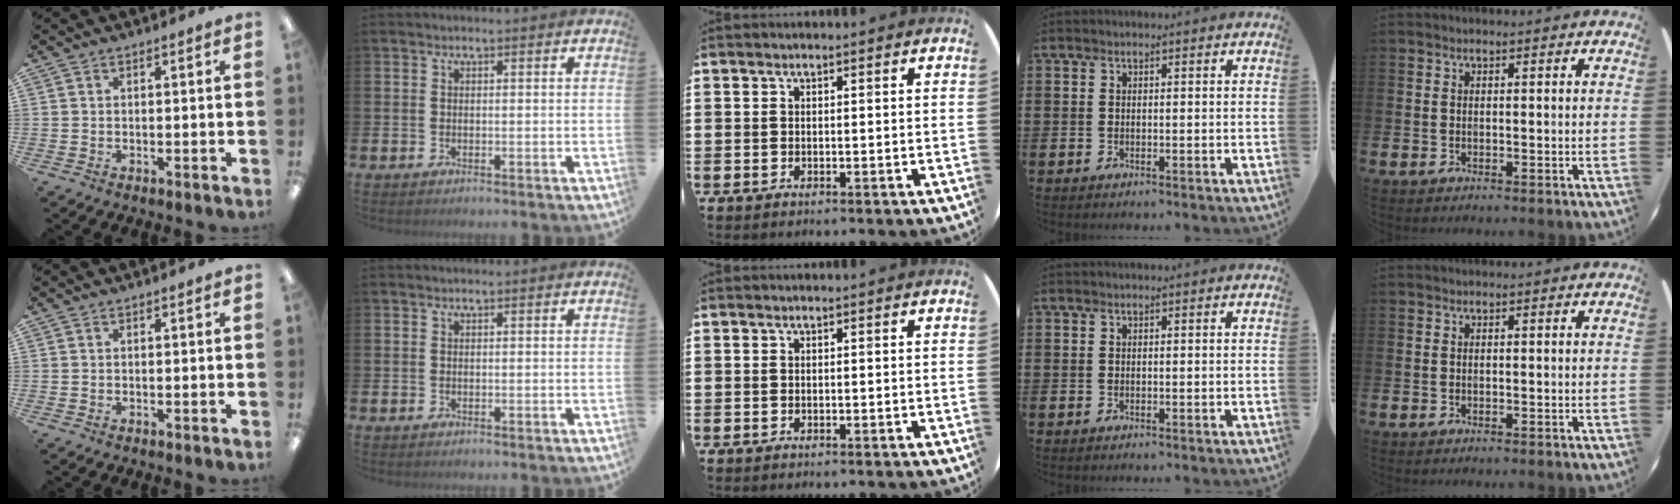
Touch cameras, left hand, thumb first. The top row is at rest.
{}